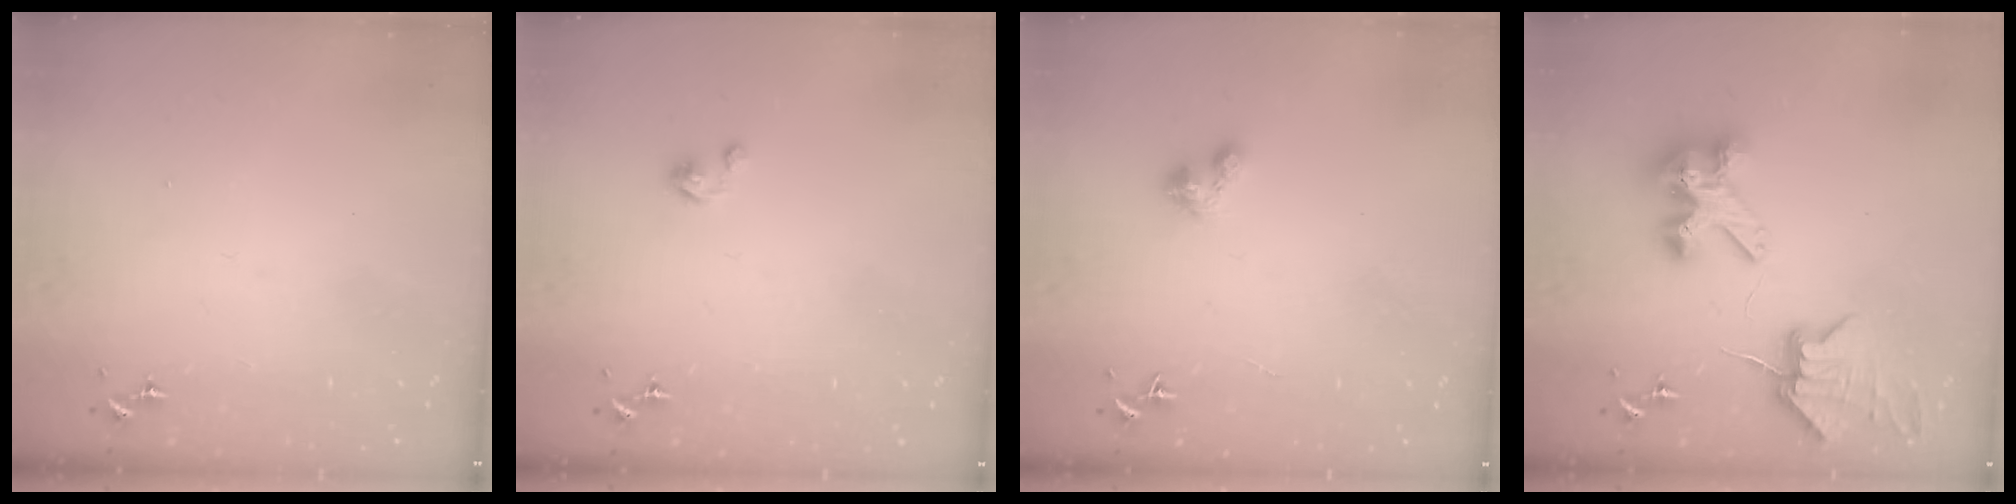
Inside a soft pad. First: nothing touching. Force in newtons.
{"total": 2.7, "press": 2.7, "slide": 0.3}
{"total": 3.6, "press": 3.6, "slide": 0.4}
{"total": 8.7, "press": 8.7, "slide": 1.2}